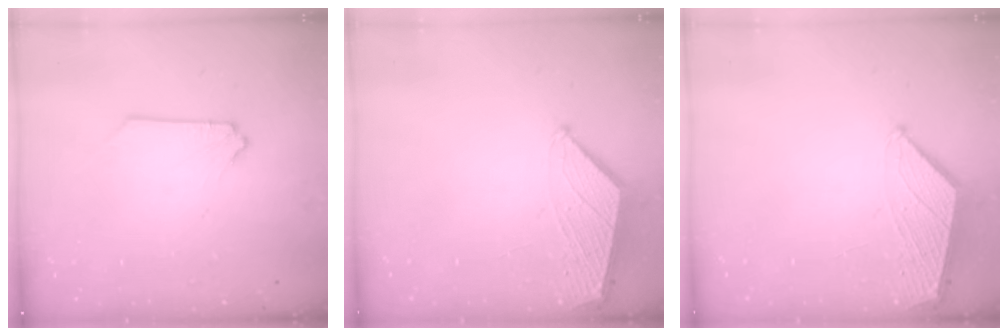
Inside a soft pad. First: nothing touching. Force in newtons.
{"total": 1.5, "press": 1.4, "slide": 0.2}
{"total": 1.5, "press": 1.4, "slide": 0.2}